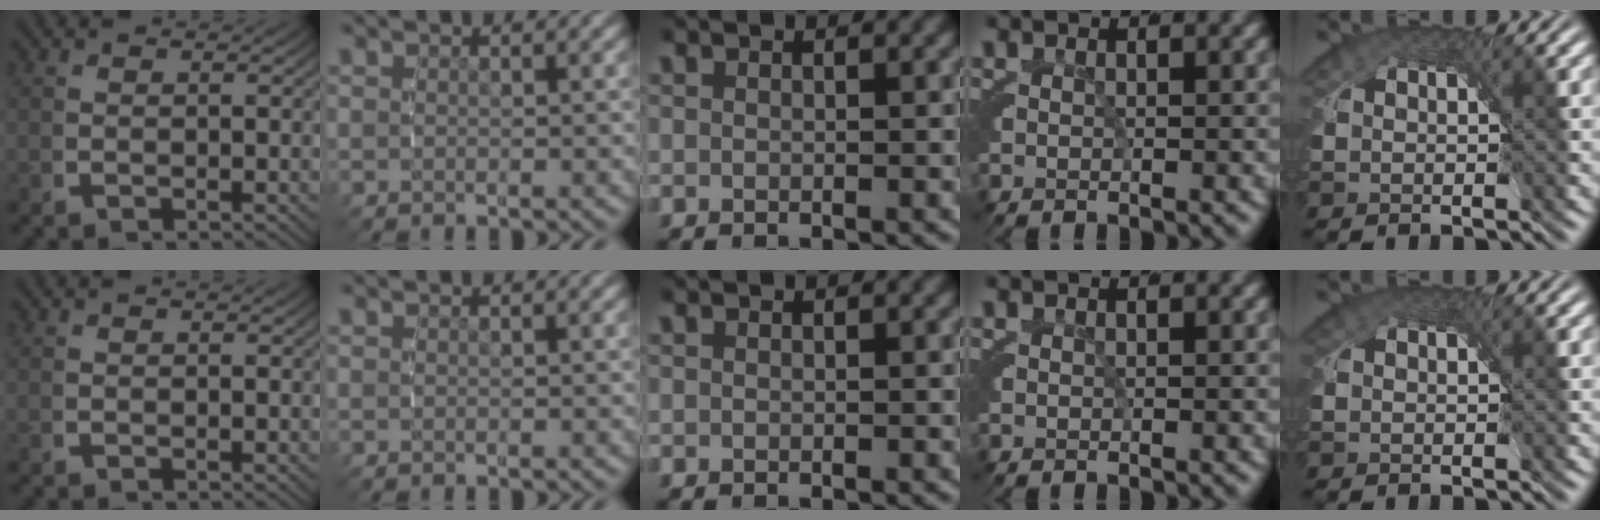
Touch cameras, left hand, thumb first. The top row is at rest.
{"little": {"total": 0.9, "force": [0.2, 0.8, 0.2], "torque": [-0.005, -0.001, -0.001]}}